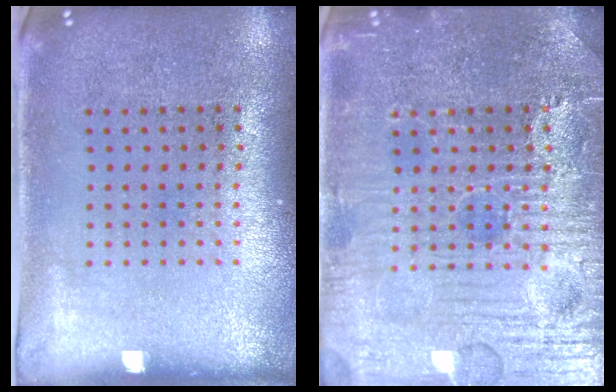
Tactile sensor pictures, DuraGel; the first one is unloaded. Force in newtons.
{"total": 4.8, "press": 4.8, "slide": 0.5}